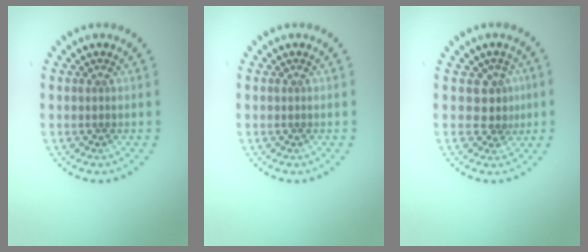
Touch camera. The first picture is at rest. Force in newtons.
{"total": 0.0}
{"total": 2.0, "press": 1.5, "slide": 1.3}